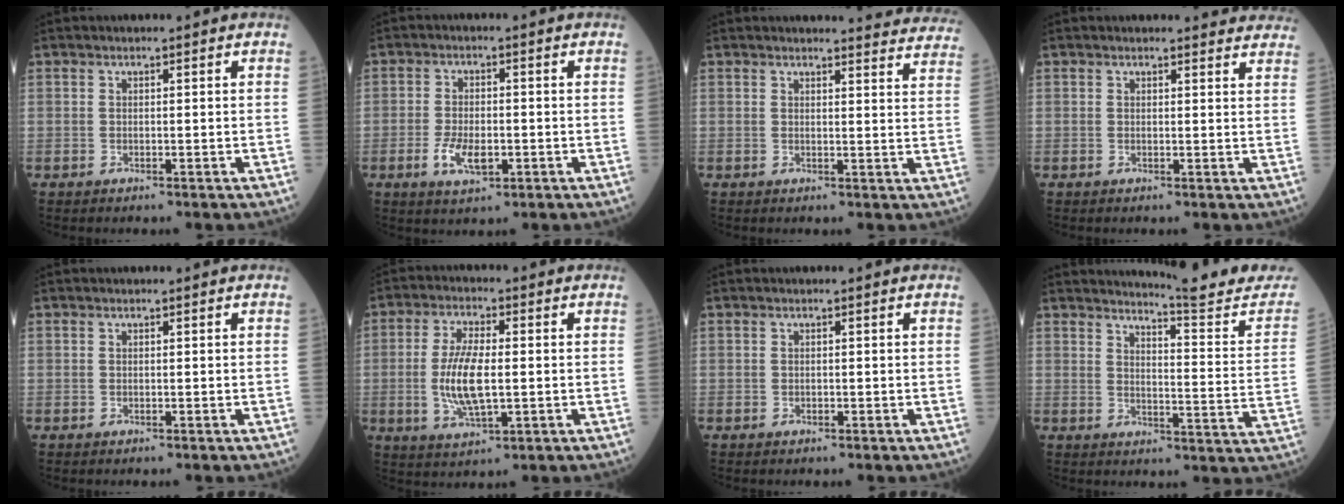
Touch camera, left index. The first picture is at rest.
{"total": 5.2, "force": [-1.8, 2.3, 4.2], "torque": [-0.087, -0.003, -0.028]}
{"total": 11.4, "force": [11.3, 0.8, 1.3], "torque": [0.018, -0.063, 0.091]}
{"total": 6.5, "force": [6.4, 0.8, 0.8], "torque": [0.010, -0.011, 0.042]}
{"total": 0.0}
{"total": 8.6, "force": [-0.7, 2.5, 8.2], "torque": [-0.176, -0.004, -0.011]}
{"total": 0.0}
{"total": 13.8, "force": [13.4, -1.0, 3.1], "torque": [-0.032, -0.086, 0.156]}